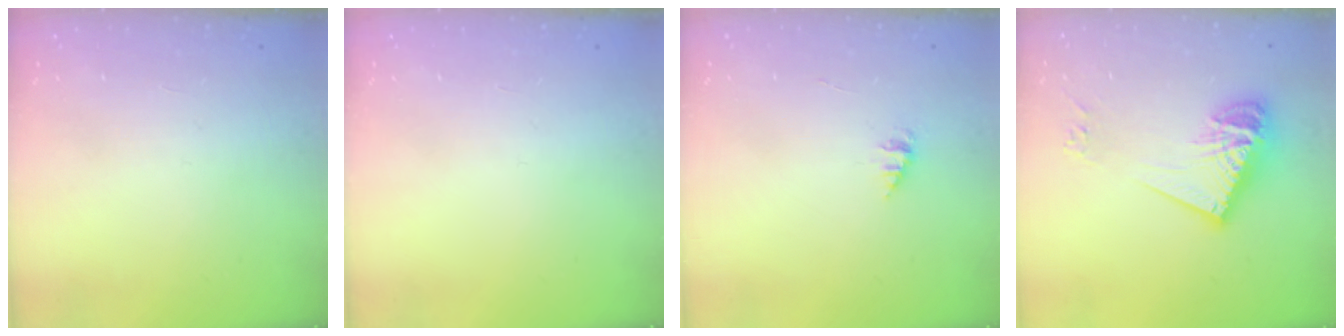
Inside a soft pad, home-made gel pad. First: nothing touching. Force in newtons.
{"total": 0.0}
{"total": 1.7, "press": 1.7, "slide": 0.2}
{"total": 15.8, "press": 15.8, "slide": 1.2}